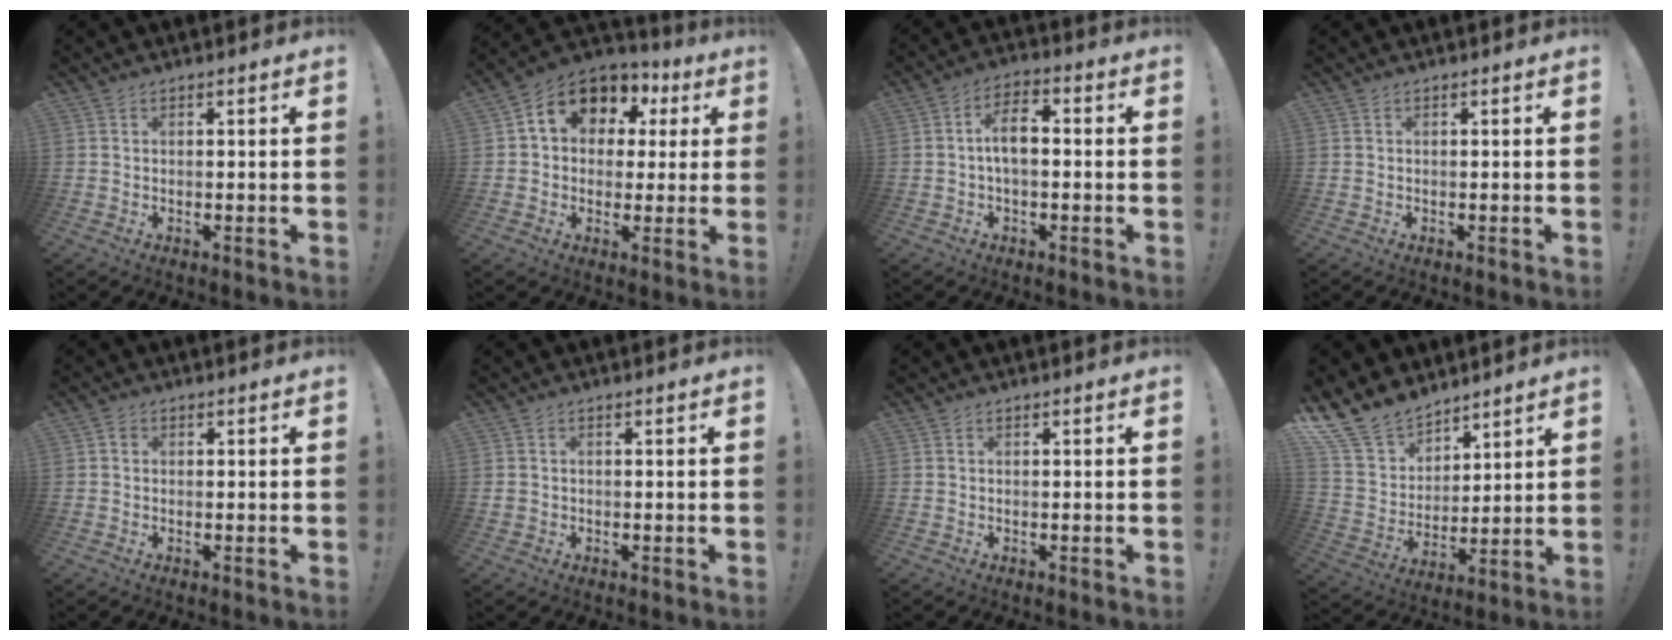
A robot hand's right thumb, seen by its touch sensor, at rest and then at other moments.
{"total": 10.7, "force": [3.9, 8.4, 5.3], "torque": [-0.087, -0.018, 0.076]}
{"total": 7.8, "force": [0.1, 3.8, 6.8], "torque": [-0.112, 0.001, 0.002]}
{"total": 0.0}
{"total": 1.2, "force": [0.0, 1.1, 0.5], "torque": [-0.003, 0.001, -0.002]}
{"total": 0.0}
{"total": 0.0}
{"total": 15.1, "force": [11.8, 8.6, 3.8], "torque": [-0.088, -0.087, 0.229]}